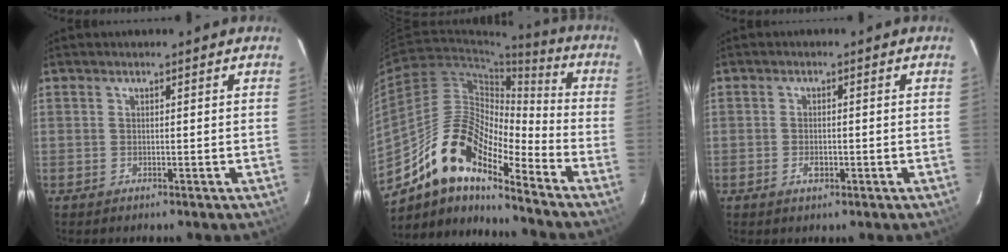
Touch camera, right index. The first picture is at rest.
{"total": 16.1, "force": [-11.9, 4.8, 9.7], "torque": [-0.170, 0.007, -0.235]}
{"total": 2.2, "force": [-0.8, 1.2, 1.7], "torque": [-0.031, 0.000, -0.013]}